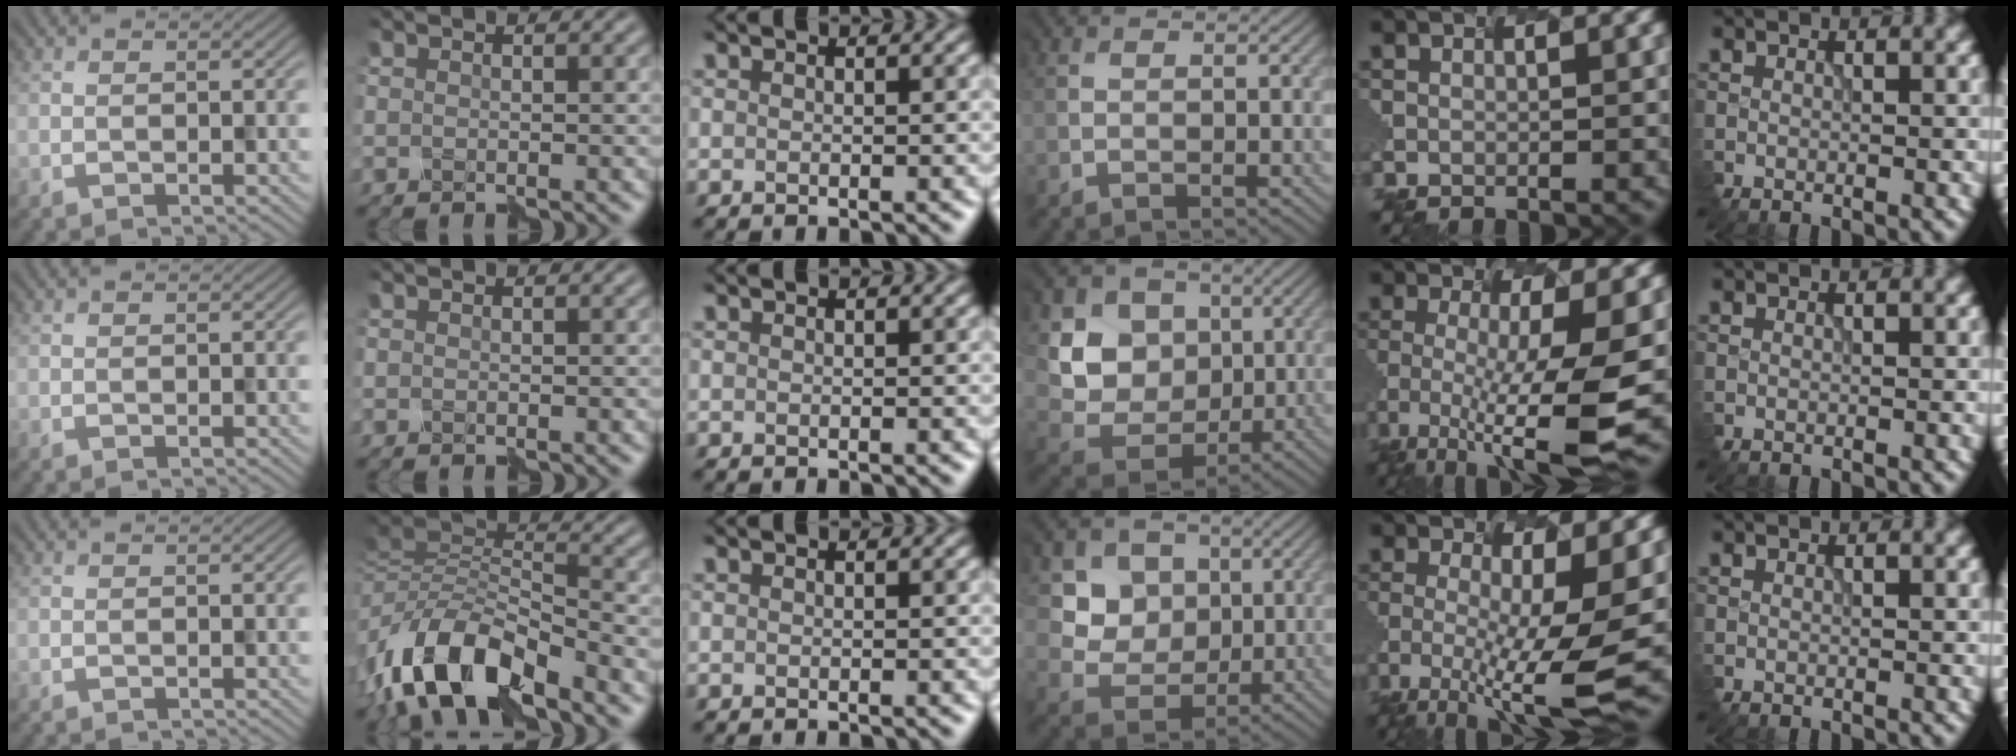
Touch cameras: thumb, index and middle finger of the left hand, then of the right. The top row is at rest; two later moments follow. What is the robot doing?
{"motion": "disassemble", "object": "puzzle pieces"}